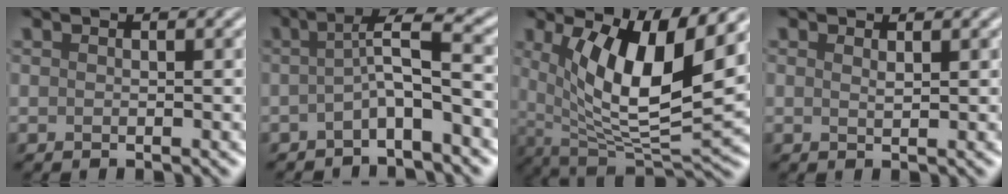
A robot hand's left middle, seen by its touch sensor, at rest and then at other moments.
{"total": 3.6, "force": [-1.1, 0.3, 3.4], "torque": [-0.056, 0.019, -0.027]}
{"total": 9.7, "force": [3.7, 3.0, 8.5], "torque": [-0.144, -0.013, 0.071]}
{"total": 0.5, "force": [0.5, -0.1, 0.1], "torque": [-0.004, 0.002, 0.011]}